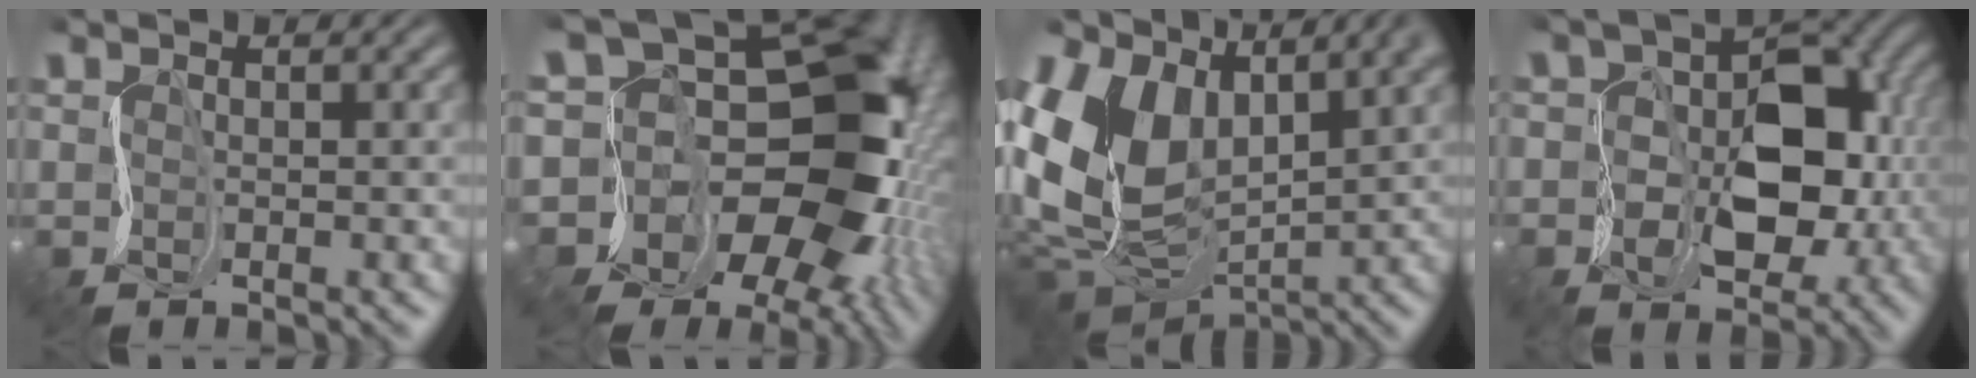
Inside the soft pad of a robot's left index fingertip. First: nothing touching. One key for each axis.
{"total": 16.2, "fx": -2.6, "fy": 12.9, "fz": 9.4, "tx": -0.103, "ty": 0.028, "tz": -0.047}
{"total": 10.0, "fx": 2.7, "fy": 6.4, "fz": 7.2, "tx": -0.182, "ty": -0.025, "tz": 0.059}
{"total": 8.2, "fx": -0.7, "fy": 5.7, "fz": 5.8, "tx": -0.095, "ty": -0.004, "tz": -0.002}